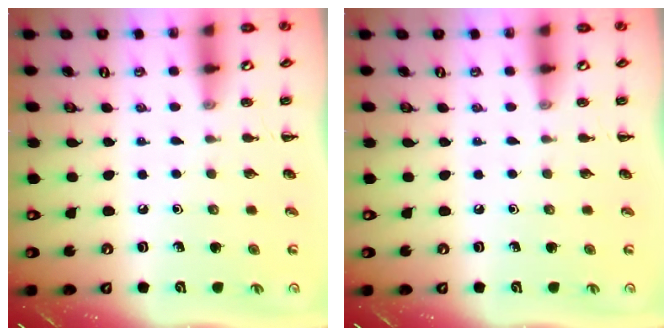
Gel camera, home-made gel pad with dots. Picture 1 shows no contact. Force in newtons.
{"total": 0.0}